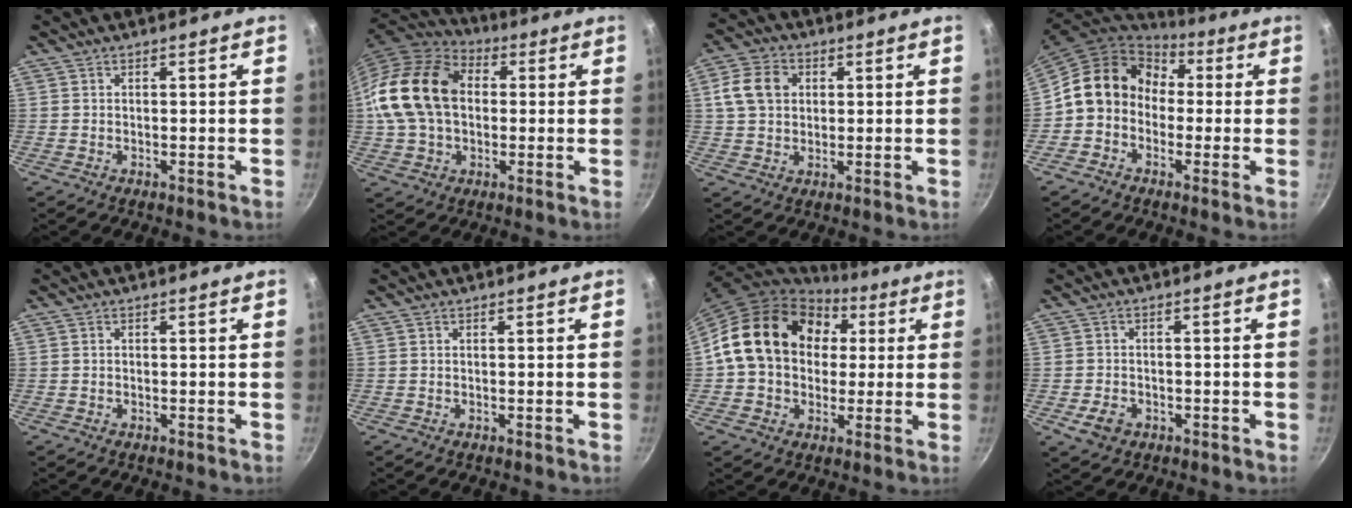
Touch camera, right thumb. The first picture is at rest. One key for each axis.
{"total": 19.1, "fx": 1.6, "fy": 13.8, "fz": 13.1, "tx": -0.231, "ty": 0.031, "tz": 0.018}
{"total": 8.4, "fx": 1.9, "fy": 6.6, "fz": 4.8, "tx": -0.074, "ty": 0.008, "tz": 0.025}
{"total": 13.1, "fx": 0.2, "fy": 11.2, "fz": 6.8, "tx": -0.077, "ty": 0.042, "tz": -0.021}
{"total": 0.0}
{"total": 0.0}
{"total": 19.1, "fx": 3.6, "fy": 15.2, "fz": 11.0, "tx": -0.160, "ty": 0.031, "tz": 0.052}
{"total": 4.5, "fx": -1.8, "fy": 3.4, "fz": 2.3, "tx": -0.039, "ty": 0.012, "tz": -0.028}